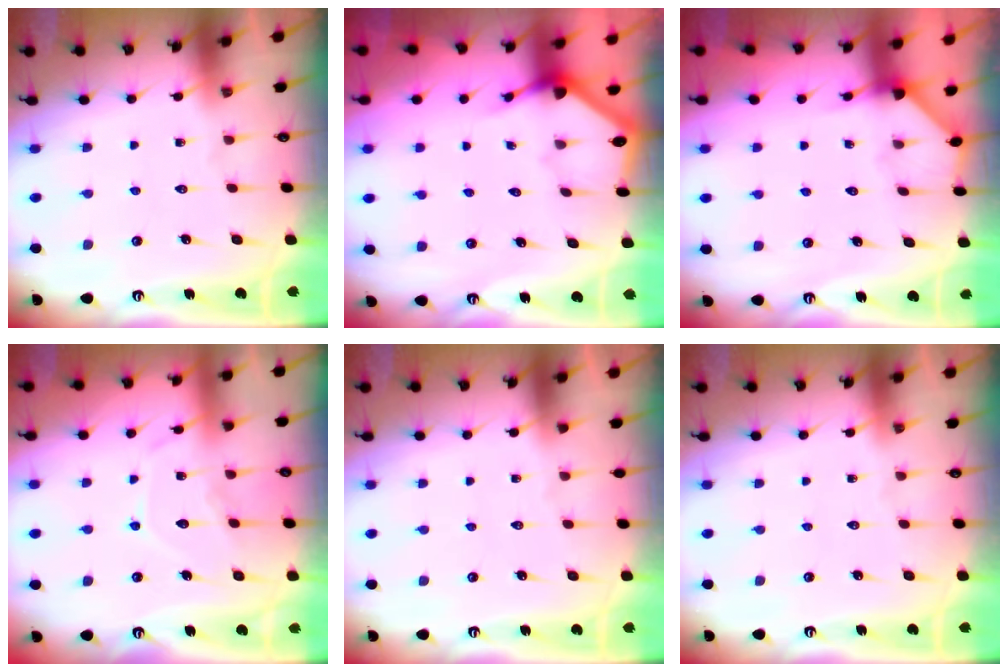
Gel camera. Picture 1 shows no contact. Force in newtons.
{"total": 3.3, "press": 3.3, "slide": 0.2}
{"total": 2.9, "press": 2.9, "slide": 0.2}
{"total": 10.1, "press": 10.1, "slide": 0.7}
{"total": 0.0}
{"total": 0.0}